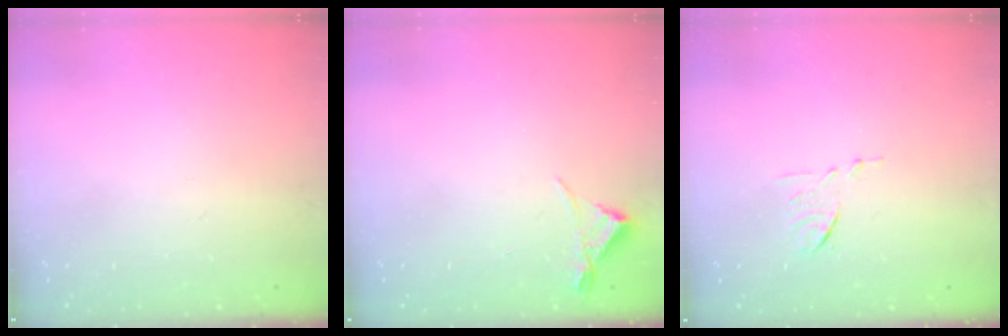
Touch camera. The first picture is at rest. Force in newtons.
{"total": 4.2, "press": 4.1, "slide": 0.5}
{"total": 6.2, "press": 6.2, "slide": 0.7}